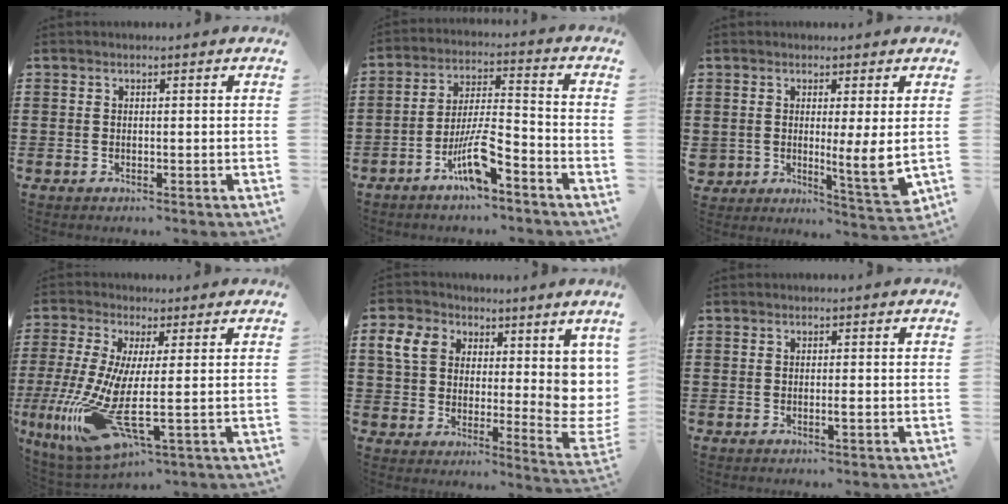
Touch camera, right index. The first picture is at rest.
{"total": 8.5, "force": [-5.6, 1.8, 6.2], "torque": [-0.125, 0.002, -0.103]}
{"total": 6.0, "force": [1.1, 1.8, 5.7], "torque": [-0.083, -0.017, 0.023]}
{"total": 11.7, "force": [-1.8, 2.2, 11.4], "torque": [-0.266, -0.030, -0.042]}
{"total": 9.0, "force": [4.8, 6.1, 4.7], "torque": [-0.103, -0.012, 0.094]}
{"total": 0.8, "force": [-0.3, 0.0, 0.7], "torque": [-0.013, -0.004, -0.004]}